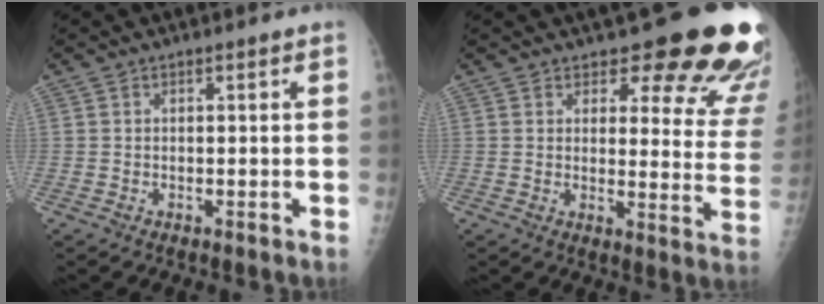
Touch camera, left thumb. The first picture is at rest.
{"total": 18.4, "force": [14.2, 6.2, 9.9], "torque": [-0.067, -0.092, 0.153]}